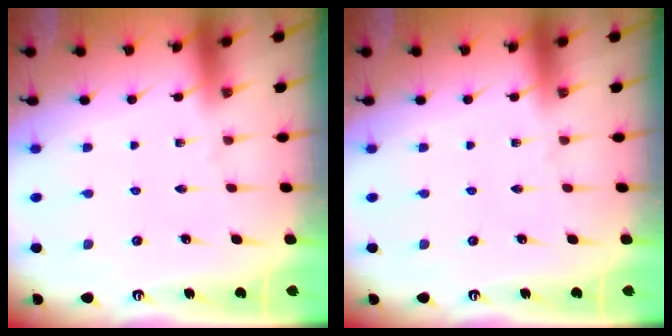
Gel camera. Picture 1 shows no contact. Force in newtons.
{"total": 0.0}